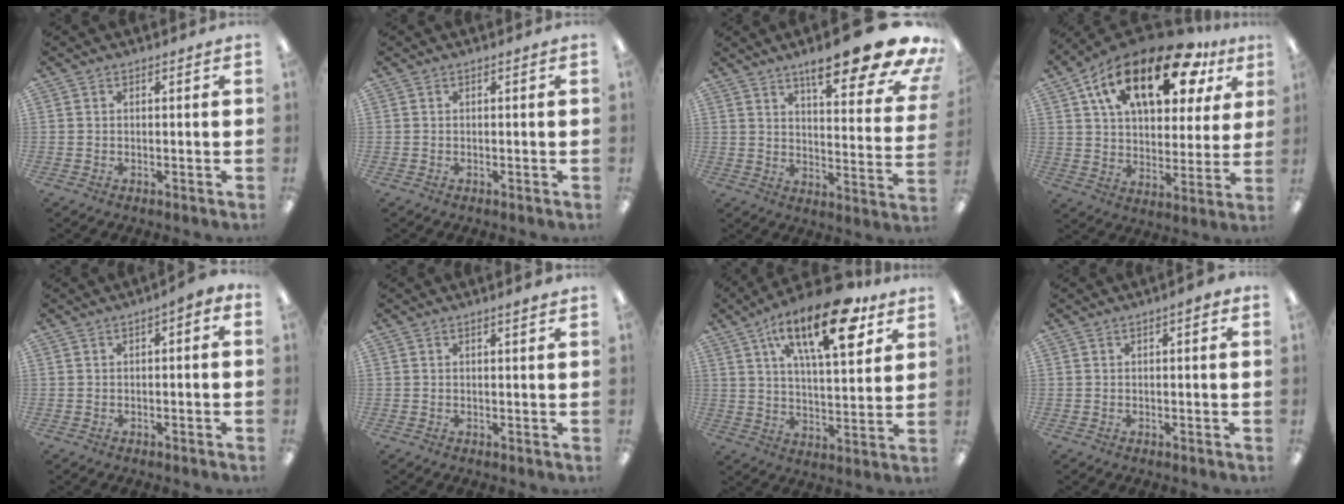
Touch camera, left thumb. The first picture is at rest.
{"total": 0.0}
{"total": 18.3, "force": [13.2, 3.7, 12.0], "torque": [-0.165, -0.099, 0.210]}
{"total": 22.4, "force": [12.4, 10.6, 15.4], "torque": [-0.256, -0.042, 0.207]}
{"total": 2.0, "force": [-1.0, 0.8, 1.6], "torque": [-0.028, 0.008, -0.020]}
{"total": 1.4, "force": [1.0, 0.1, 1.0], "torque": [-0.013, 0.000, 0.015]}
{"total": 21.2, "force": [11.6, 8.4, 15.6], "torque": [-0.230, -0.051, 0.181]}
{"total": 1.6, "force": [0.4, 0.4, 1.5], "torque": [-0.022, 0.002, 0.004]}